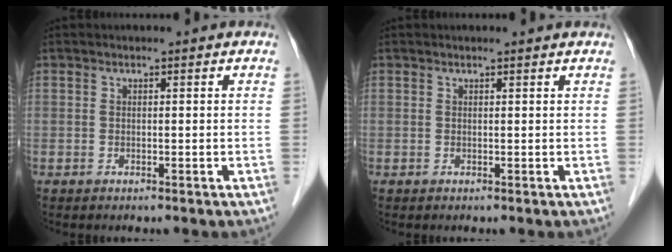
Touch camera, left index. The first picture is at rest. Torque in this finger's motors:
{"motor_torque": [0.18, -0.05, 0.05, -0.01]}